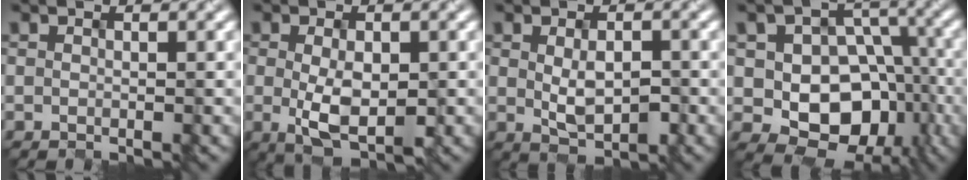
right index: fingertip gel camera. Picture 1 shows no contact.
{"total": 4.6, "force": [-1.0, 2.1, 4.0], "torque": [-0.082, -0.008, -0.006]}
{"total": 2.8, "force": [-0.5, 1.4, 2.4], "torque": [-0.049, -0.003, 0.002]}
{"total": 9.6, "force": [-2.3, 7.1, 6.0], "torque": [-0.073, -0.006, -0.038]}